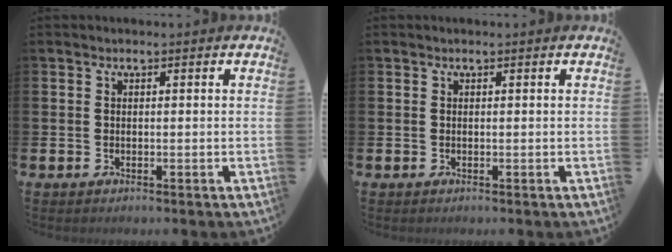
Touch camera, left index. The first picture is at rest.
{"total": 0.0}